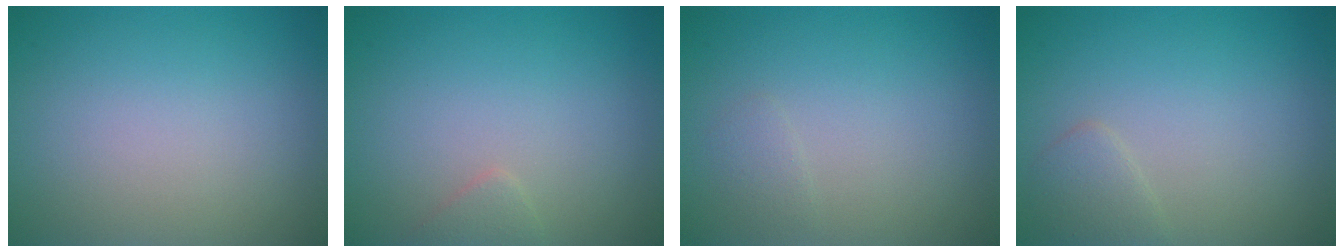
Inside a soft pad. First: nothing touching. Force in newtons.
{"total": 1.0, "press": 1.0, "slide": 0.1}
{"total": 0.7, "press": 0.7, "slide": 0.1}
{"total": 1.4, "press": 1.4, "slide": 0.1}